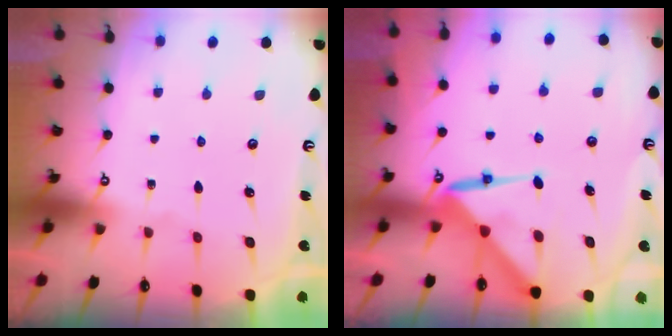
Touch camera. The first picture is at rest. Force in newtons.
{"total": 8.9, "press": 8.9, "slide": 0.8}